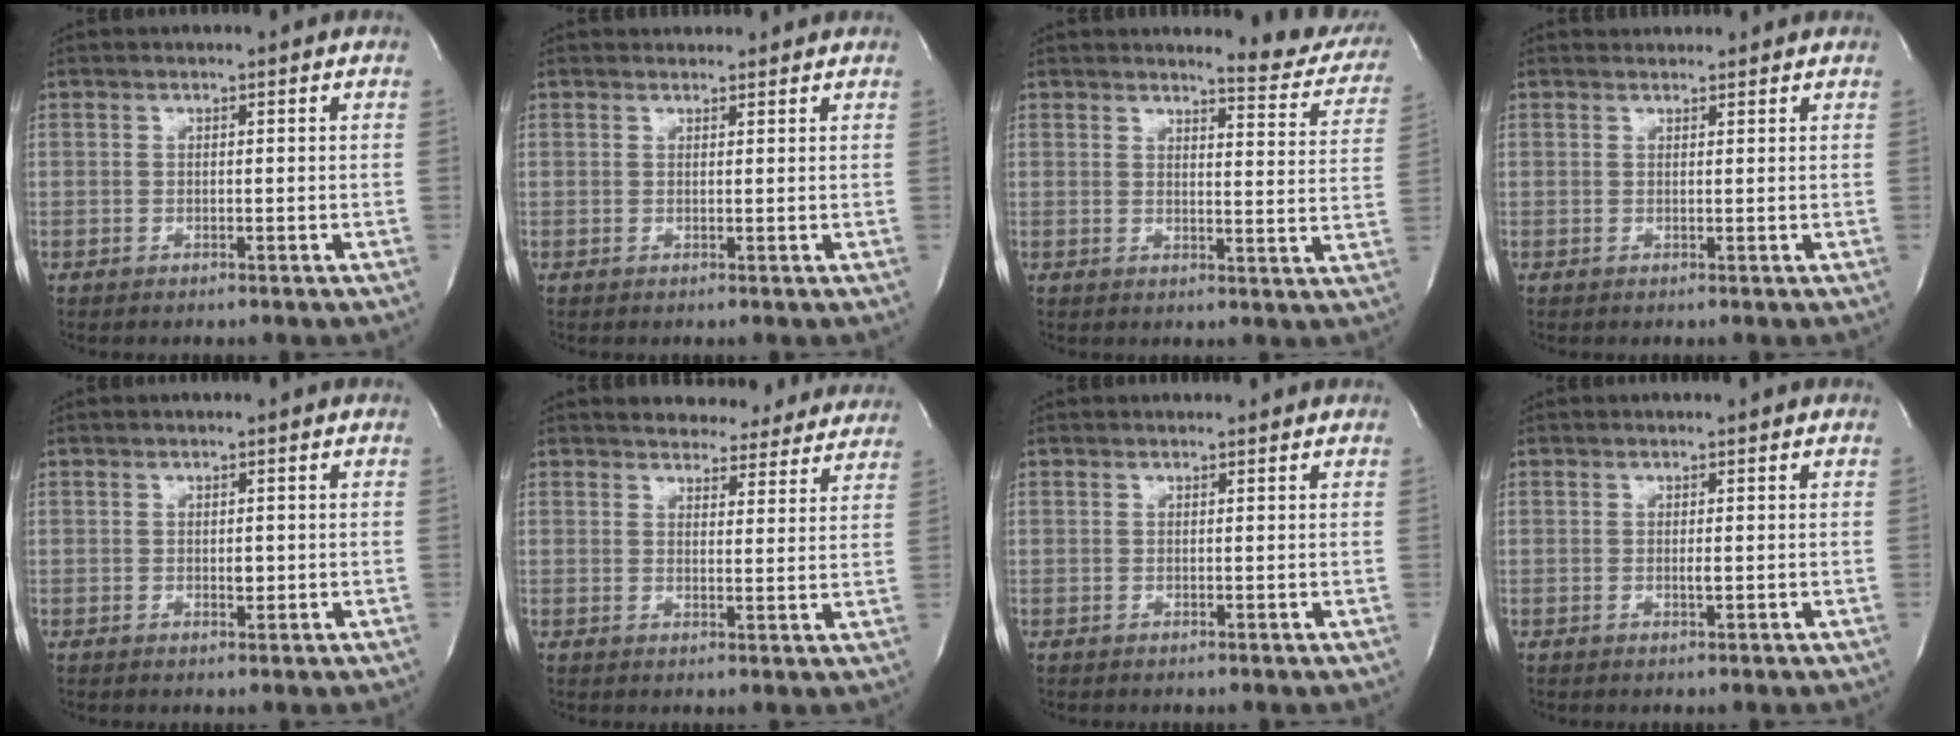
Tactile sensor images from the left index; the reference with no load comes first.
{"total": 2.2, "force": [2.1, 0.6, 0.1], "torque": [-0.009, 0.013, 0.028]}
{"total": 9.6, "force": [9.1, 1.6, 2.3], "torque": [-0.007, -0.046, 0.083]}
{"total": 2.0, "force": [2.0, 0.5, 0.0], "torque": [-0.008, 0.015, 0.028]}
{"total": 1.1, "force": [0.0, 0.6, 0.9], "torque": [-0.012, 0.000, 0.001]}
{"total": 14.1, "force": [13.2, 4.2, 2.7], "torque": [-0.007, -0.011, 0.141]}
{"total": 1.1, "force": [1.0, 0.2, 0.1], "torque": [-0.010, 0.009, 0.013]}
{"total": 0.7, "force": [0.0, 0.1, 0.7], "torque": [-0.015, -0.002, 0.001]}